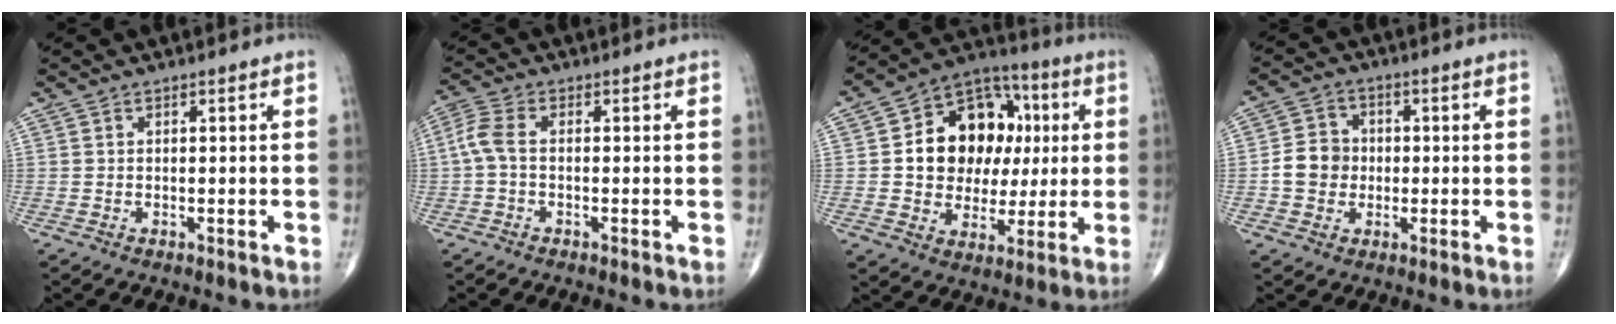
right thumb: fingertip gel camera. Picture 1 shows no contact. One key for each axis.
{"total": 4.3, "fx": -0.5, "fy": 2.1, "fz": 3.7, "tx": -0.099, "ty": 0.012, "tz": -0.020}
{"total": 18.1, "fx": 2.6, "fy": 13.7, "fz": 11.5, "tx": -0.128, "ty": 0.021, "tz": 0.041}
{"total": 6.8, "fx": -0.7, "fy": 6.0, "fz": 3.0, "tx": -0.032, "ty": 0.016, "tz": -0.021}